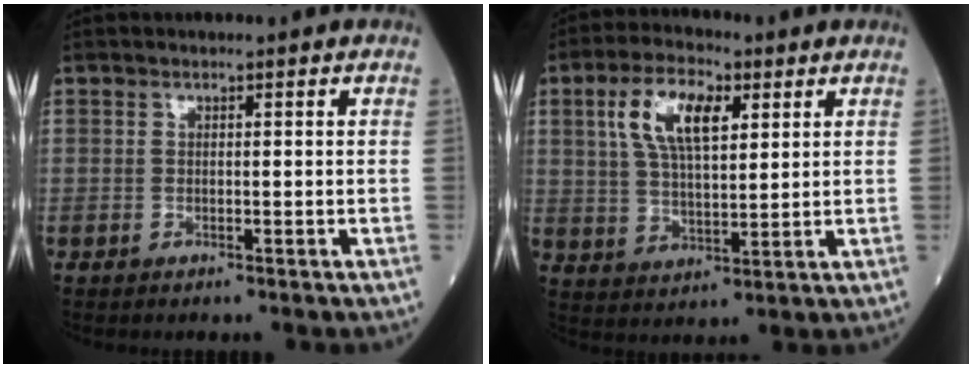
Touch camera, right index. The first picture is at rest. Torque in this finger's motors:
{"motor_torque": [0.83, 0.08, 0.40, 0.17]}